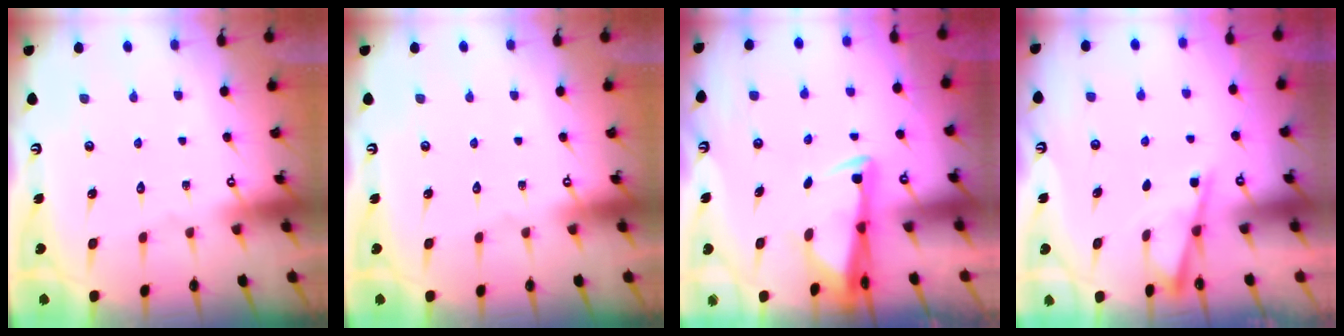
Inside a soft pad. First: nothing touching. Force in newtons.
{"total": 0.0}
{"total": 3.0, "press": 2.9, "slide": 0.9}
{"total": 3.0, "press": 3.0, "slide": 0.5}